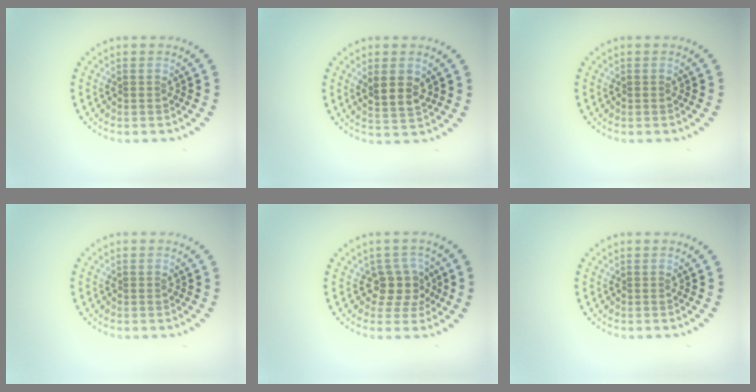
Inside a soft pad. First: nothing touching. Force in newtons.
{"total": 2.7, "press": 2.5, "slide": 1.0}
{"total": 0.0}
{"total": 0.0}
{"total": 2.7, "press": 2.3, "slide": 1.5}
{"total": 0.0}